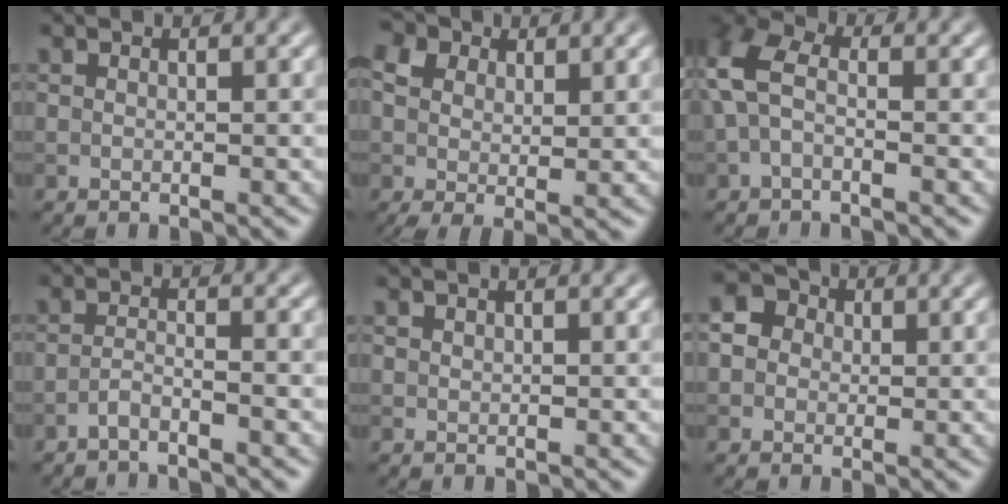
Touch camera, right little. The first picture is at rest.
{"total": 7.0, "force": [2.6, 4.5, 4.6], "torque": [-0.117, 0.015, 0.050]}
{"total": 4.2, "force": [-0.6, 2.6, 3.3], "torque": [-0.084, 0.013, -0.022]}
{"total": 1.9, "force": [-1.7, -0.1, 0.8], "torque": [-0.015, 0.006, -0.035]}
{"total": 0.0}
{"total": 3.2, "force": [0.3, 2.9, 1.2], "torque": [-0.015, 0.011, -0.007]}